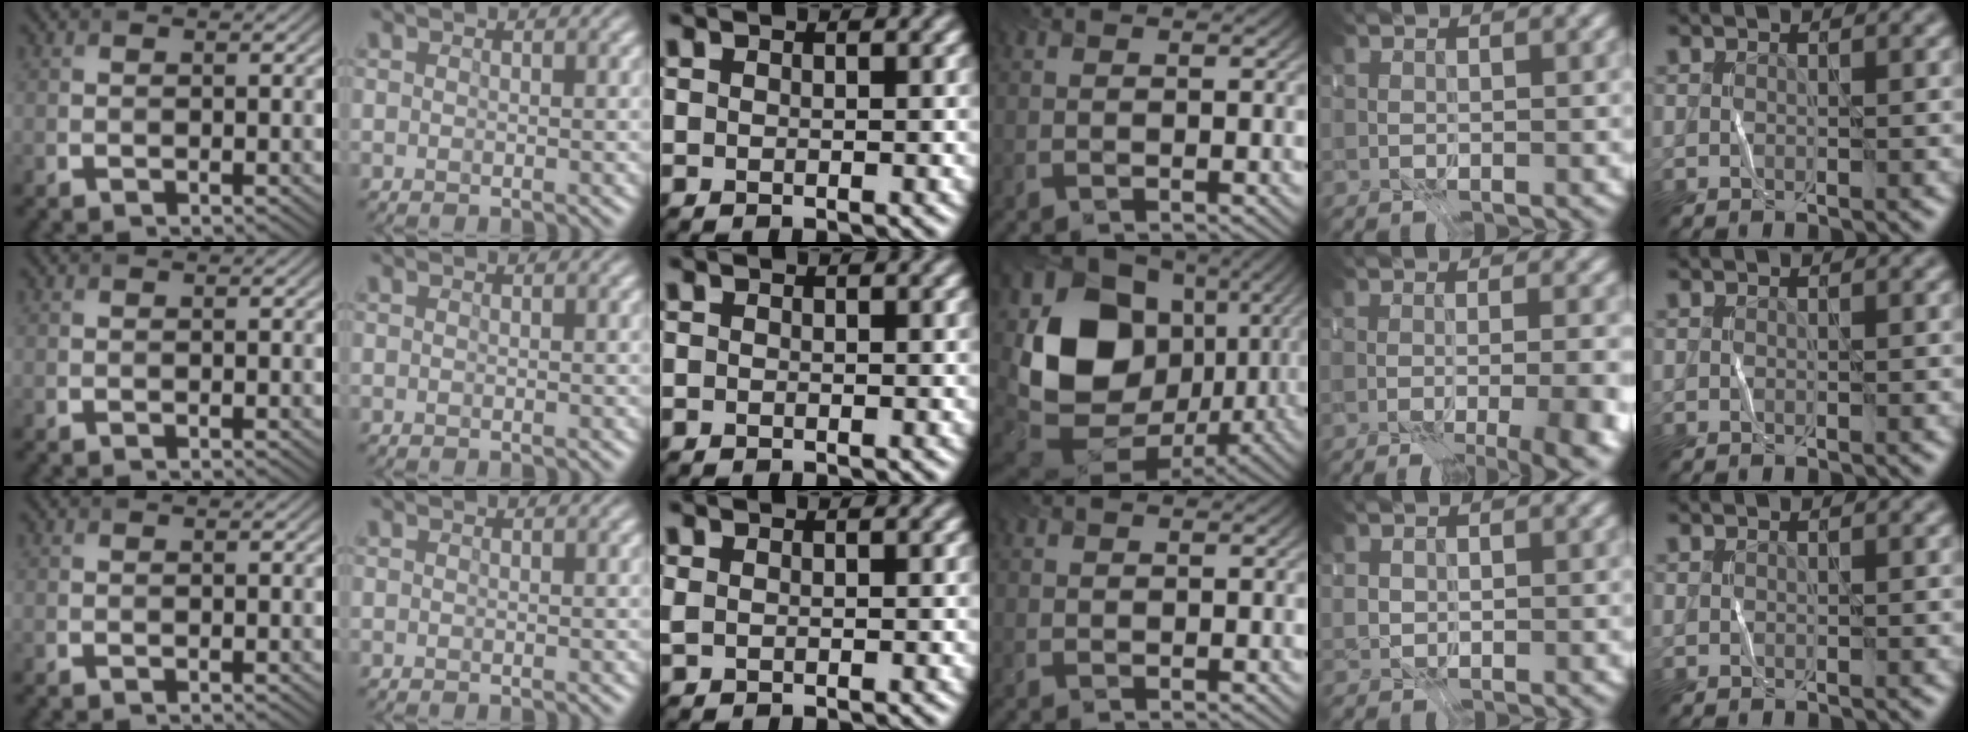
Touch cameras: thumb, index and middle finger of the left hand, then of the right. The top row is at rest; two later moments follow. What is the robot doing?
{"motion": "fold", "object": "receipt paper"}